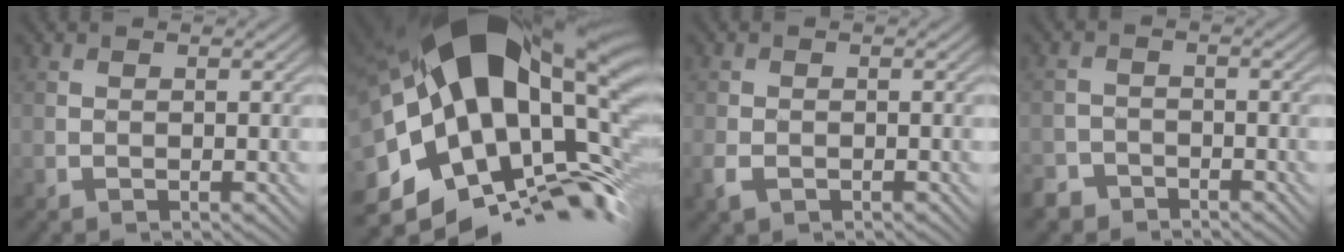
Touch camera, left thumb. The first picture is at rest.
{"total": 22.1, "force": [2.5, 11.6, 18.6], "torque": [-0.342, -0.020, 0.047]}
{"total": 2.3, "force": [-1.2, 1.4, 1.4], "torque": [-0.035, -0.009, -0.024]}
{"total": 3.1, "force": [-2.7, 1.6, 0.5], "torque": [-0.005, -0.001, -0.057]}